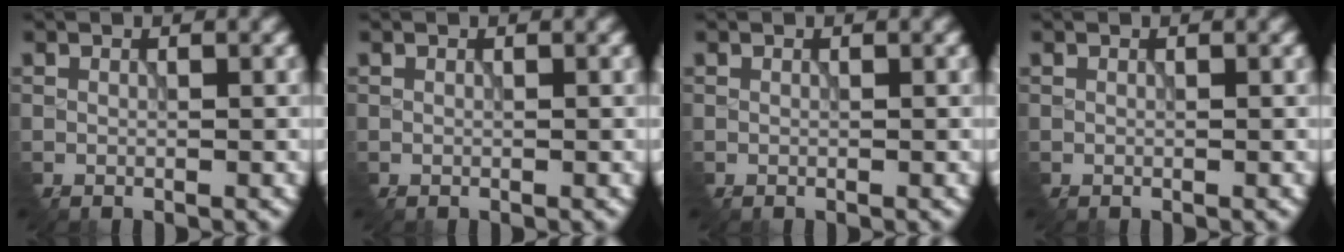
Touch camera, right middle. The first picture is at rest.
{"total": 0.0}
{"total": 0.0}
{"total": 0.0}